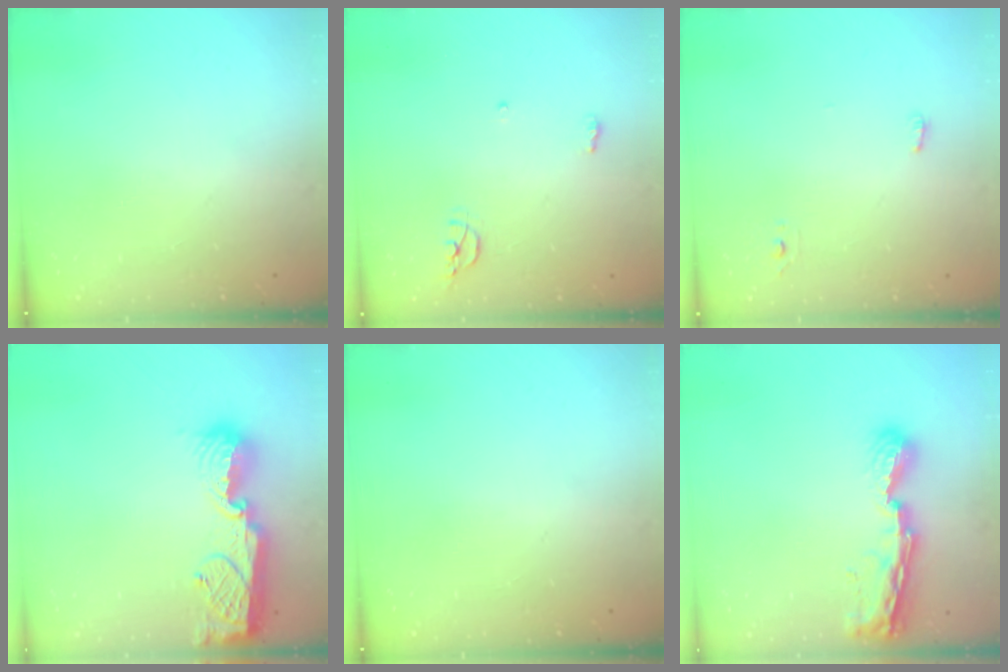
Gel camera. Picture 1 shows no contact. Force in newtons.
{"total": 7.2, "press": 5.3, "slide": 4.9}
{"total": 7.6, "press": 3.8, "slide": 6.6}
{"total": 11.0, "press": 11.0, "slide": 0.6}
{"total": 0.0}
{"total": 8.9, "press": 8.9, "slide": 0.9}